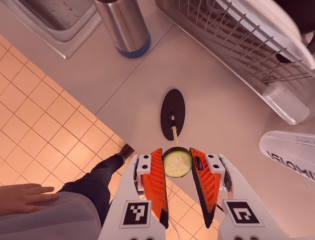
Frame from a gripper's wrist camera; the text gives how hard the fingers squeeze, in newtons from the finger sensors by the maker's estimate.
{"total": 8.1, "left": 8.0, "right": 8.2}